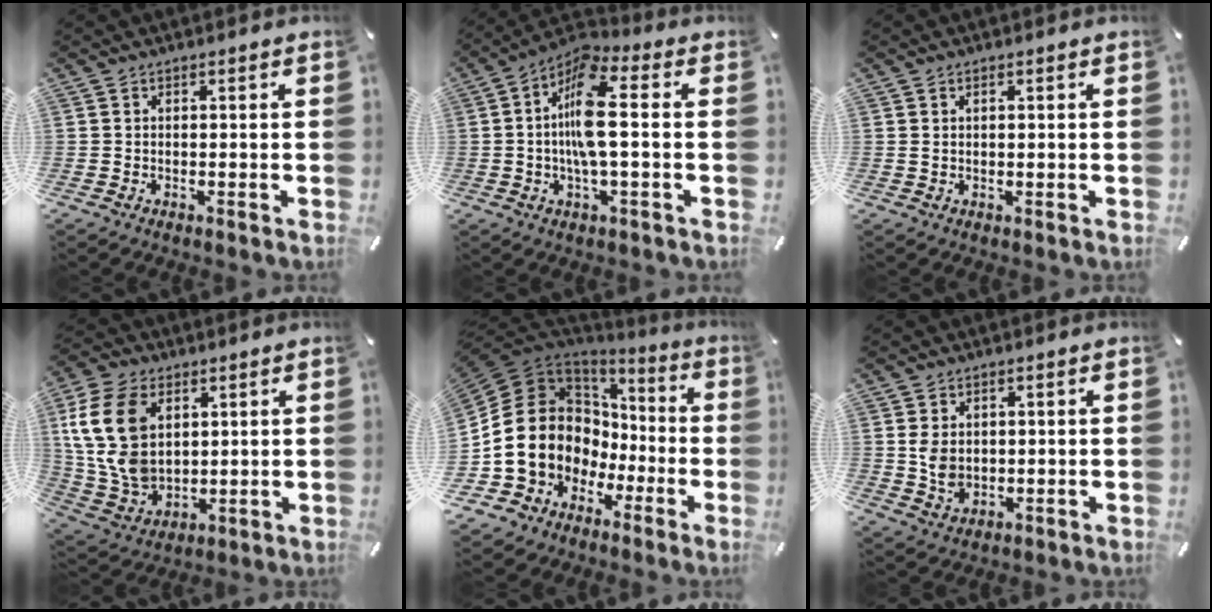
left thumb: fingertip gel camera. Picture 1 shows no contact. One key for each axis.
{"total": 12.1, "fx": -0.4, "fy": 3.8, "fz": 11.5, "tx": -0.233, "ty": -0.002, "tz": -0.009}
{"total": 1.0, "fx": 0.4, "fy": 0.5, "fz": 0.9, "tx": -0.017, "ty": 0.002, "tz": 0.006}
{"total": 17.3, "fx": 4.3, "fy": 12.7, "fz": 10.9, "tx": -0.256, "ty": -0.006, "tz": 0.077}
{"total": 15.5, "fx": -2.0, "fy": 13.9, "fz": 6.6, "tx": -0.150, "ty": -0.015, "tz": -0.027}
{"total": 5.4, "fx": 0.6, "fy": 4.1, "fz": 3.5, "tx": -0.072, "ty": -0.009, "tz": 0.006}